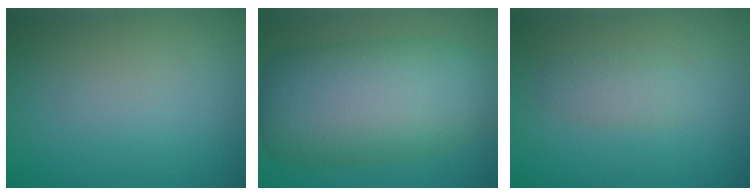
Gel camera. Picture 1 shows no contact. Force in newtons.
{"total": 12.3, "press": 12.3, "slide": 0.1}
{"total": 1.7, "press": 1.7, "slide": 0.1}